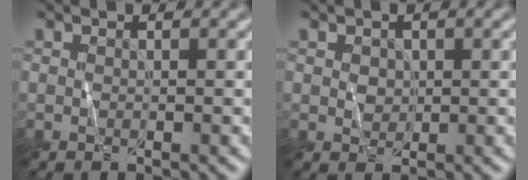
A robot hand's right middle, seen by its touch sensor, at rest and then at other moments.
{"total": 1.0, "force": [0.4, 0.9, 0.1], "torque": [-0.007, 0.000, 0.012]}